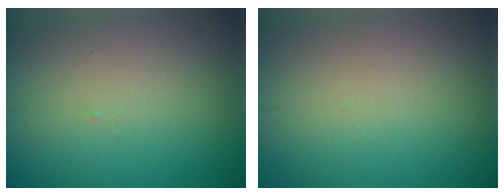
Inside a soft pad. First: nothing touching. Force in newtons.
{"total": 0.0}